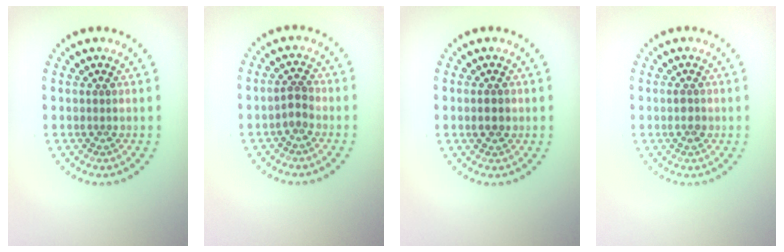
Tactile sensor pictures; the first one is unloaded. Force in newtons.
{"total": 1.4, "press": 1.3, "slide": 0.5}
{"total": 1.8, "press": 1.8, "slide": 0.1}
{"total": 0.9, "press": 0.9, "slide": 0.1}